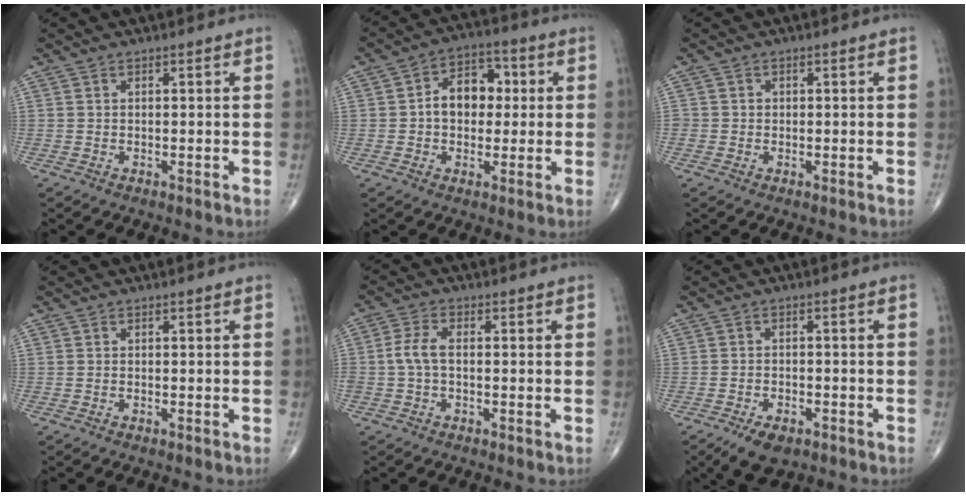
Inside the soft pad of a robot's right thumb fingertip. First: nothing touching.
{"total": 9.4, "force": [0.6, 6.8, 6.4], "torque": [-0.066, 0.025, 0.003]}
{"total": 1.3, "force": [-0.1, 1.3, 0.2], "torque": [0.007, 0.005, -0.002]}
{"total": 0.0}
{"total": 3.9, "force": [-0.5, 1.9, 3.4], "torque": [-0.082, 0.009, -0.015]}
{"total": 6.2, "force": [-3.9, 3.2, 3.6], "torque": [-0.057, 0.006, -0.062]}